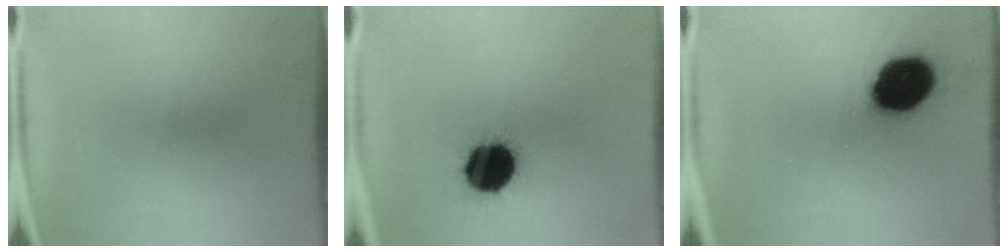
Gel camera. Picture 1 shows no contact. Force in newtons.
{"total": 16.7}
{"total": 18.1}